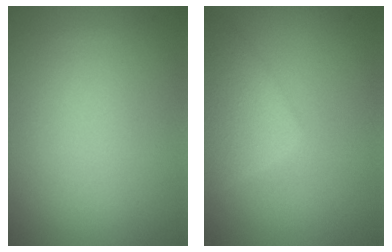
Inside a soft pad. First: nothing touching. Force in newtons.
{"total": 3.6, "press": 3.6, "slide": 0.2}